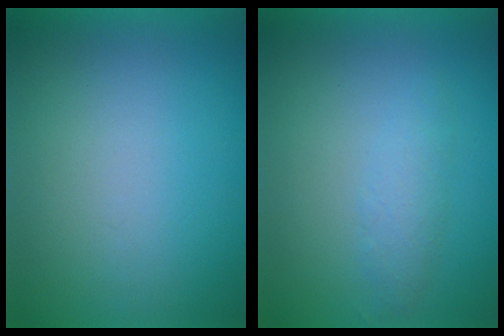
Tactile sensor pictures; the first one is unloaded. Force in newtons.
{"total": 2.5}